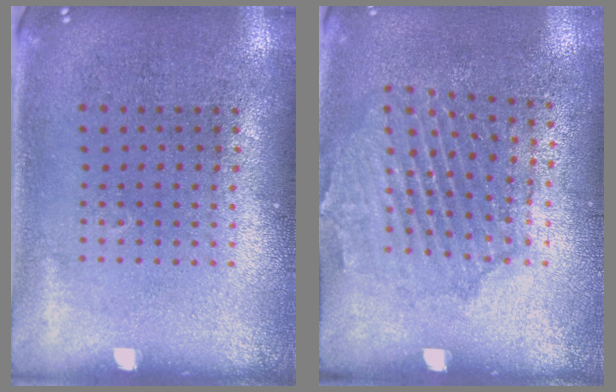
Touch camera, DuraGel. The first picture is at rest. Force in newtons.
{"total": 1.5, "press": 1.5, "slide": 0.4}